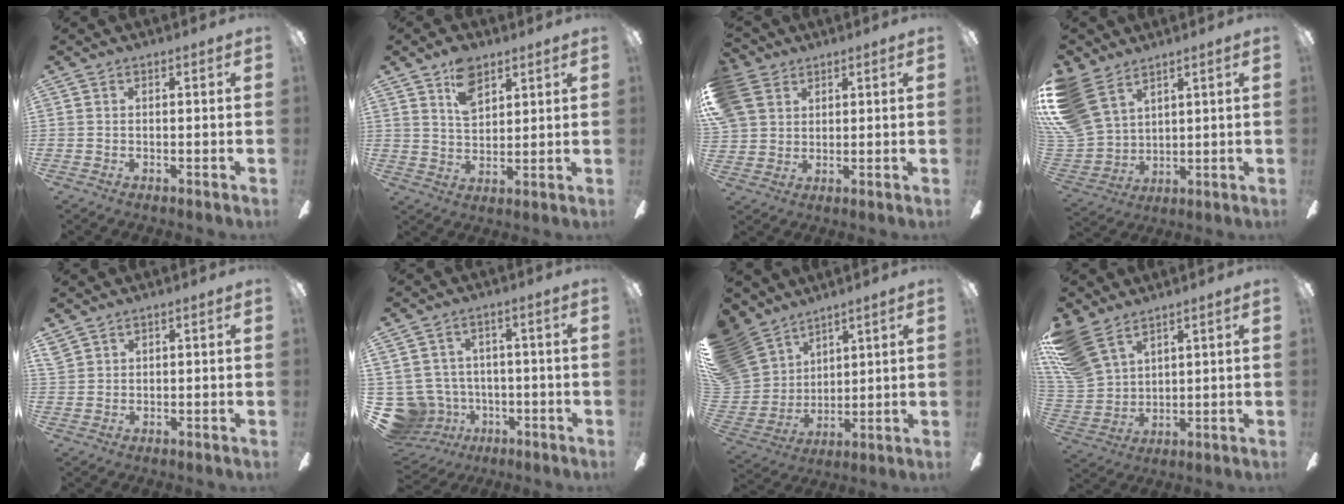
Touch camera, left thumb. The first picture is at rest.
{"total": 8.6, "force": [5.3, 5.0, 4.5], "torque": [-0.074, -0.013, 0.096]}
{"total": 7.9, "force": [4.1, 6.3, 2.5], "torque": [-0.066, 0.000, 0.084]}
{"total": 15.8, "force": [9.0, 10.1, 8.2], "torque": [-0.197, -0.036, 0.177]}
{"total": 2.0, "force": [1.6, 1.1, 0.3], "torque": [-0.008, -0.001, 0.032]}
{"total": 10.0, "force": [-2.0, 9.3, 3.0], "torque": [-0.109, 0.004, -0.032]}
{"total": 14.2, "force": [9.0, 10.3, 3.9], "torque": [-0.124, -0.050, 0.182]}
{"total": 13.7, "force": [9.4, 7.4, 6.7], "torque": [-0.169, -0.035, 0.182]}